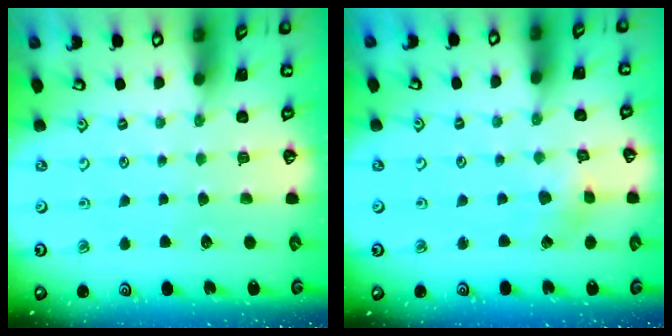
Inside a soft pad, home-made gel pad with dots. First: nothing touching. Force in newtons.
{"total": 2.7, "press": 2.7, "slide": 0.3}